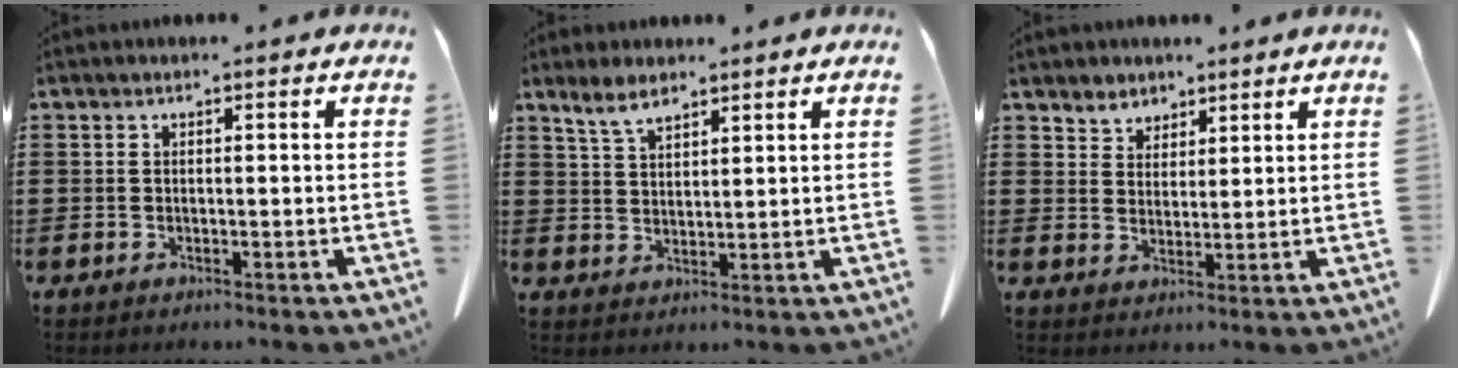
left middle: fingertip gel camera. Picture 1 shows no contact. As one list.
[{"total": 3.9, "force": [2.9, 1.4, 2.2], "torque": [-0.052, 0.000, 0.055]}, {"total": 3.3, "force": [2.9, 1.5, -0.3], "torque": [-0.007, -0.003, 0.057]}]